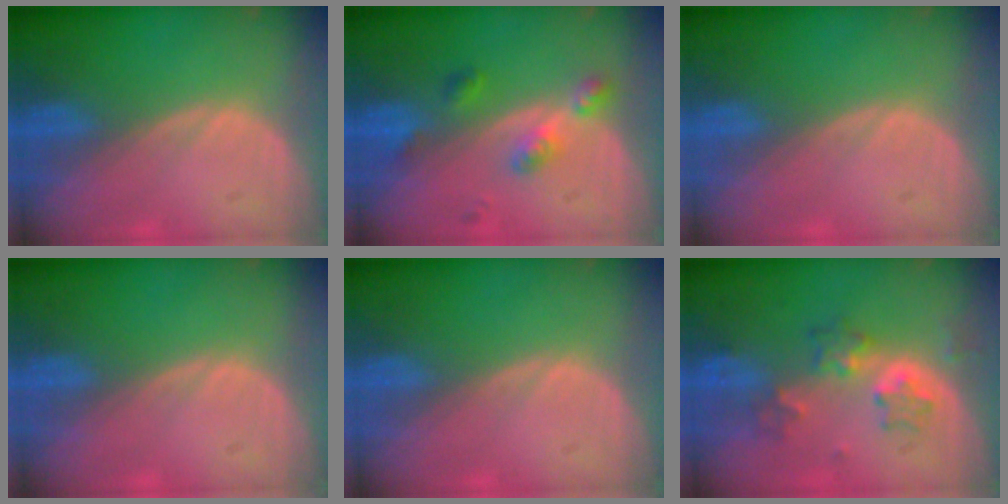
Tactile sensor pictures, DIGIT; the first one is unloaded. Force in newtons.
{"total": 4.8, "press": 4.3, "slide": 2.0}
{"total": 0.0}
{"total": 0.0}
{"total": 0.0}
{"total": 5.3, "press": 5.2, "slide": 0.9}